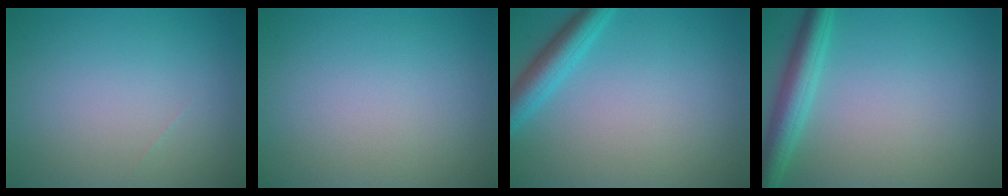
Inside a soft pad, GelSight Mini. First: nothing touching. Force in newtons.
{"total": 0.0}
{"total": 3.4, "press": 3.4, "slide": 0.2}
{"total": 3.9, "press": 3.9, "slide": 0.2}